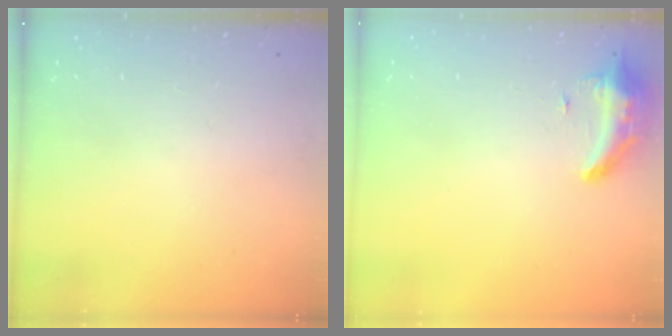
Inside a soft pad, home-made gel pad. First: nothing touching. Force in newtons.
{"total": 8.5, "press": 8.4, "slide": 1.4}